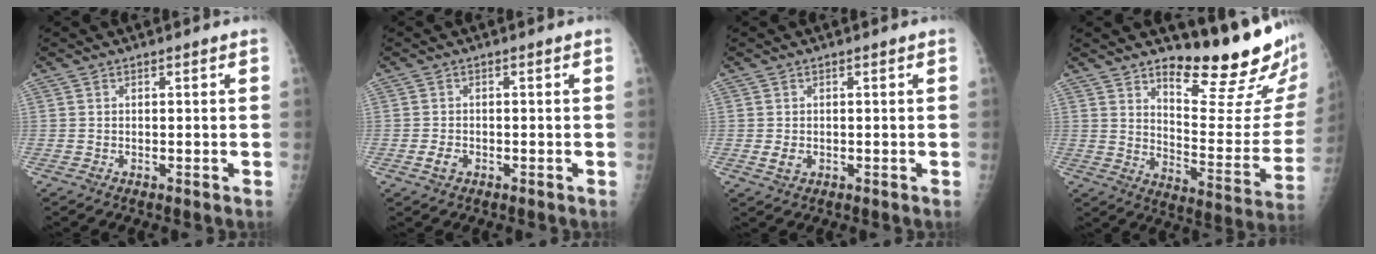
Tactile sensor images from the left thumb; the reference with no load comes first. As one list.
[{"total": 2.1, "force": [-0.8, 1.5, 1.3], "torque": [-0.021, 0.001, -0.015]}, {"total": 2.1, "force": [-0.1, 1.6, 1.4], "torque": [-0.023, -0.003, 0.001]}, {"total": 20.2, "force": [15.3, 4.3, 12.6], "torque": [-0.143, -0.139, 0.219]}]